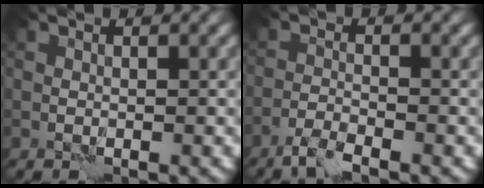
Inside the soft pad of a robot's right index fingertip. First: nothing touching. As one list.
[{"total": 2.6, "force": [-2.1, 0.4, 1.4], "torque": [-0.025, 0.001, -0.048]}]